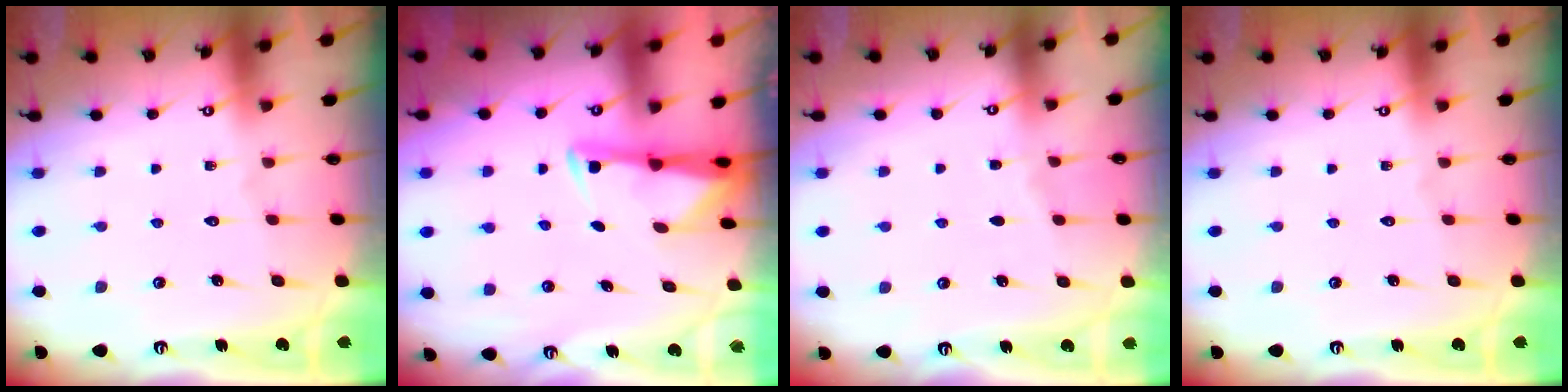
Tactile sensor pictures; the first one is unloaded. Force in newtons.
{"total": 3.1, "press": 3.0, "slide": 0.5}
{"total": 2.2, "press": 2.2, "slide": 0.4}
{"total": 0.0}